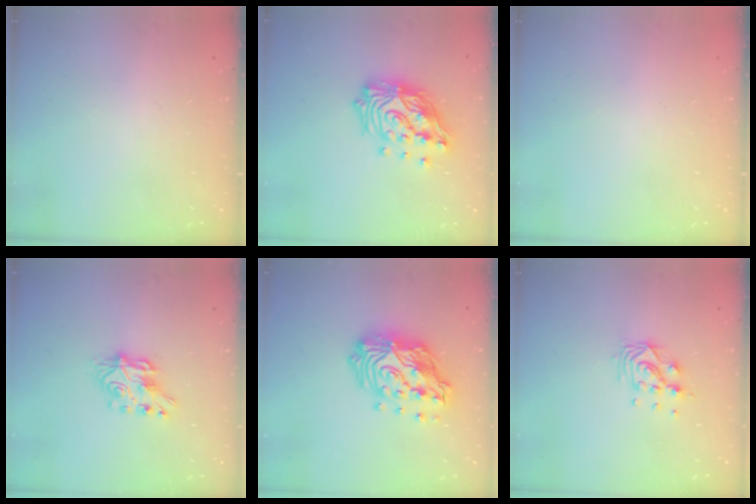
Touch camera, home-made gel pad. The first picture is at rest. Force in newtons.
{"total": 18.2, "press": 18.1, "slide": 1.6}
{"total": 0.0}
{"total": 7.4, "press": 7.3, "slide": 0.8}
{"total": 18.6, "press": 18.5, "slide": 1.9}
{"total": 9.6, "press": 9.5, "slide": 0.8}